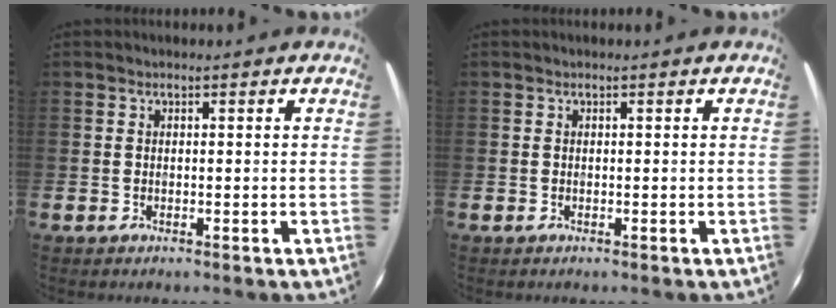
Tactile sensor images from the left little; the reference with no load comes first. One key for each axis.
{"total": 0.0}